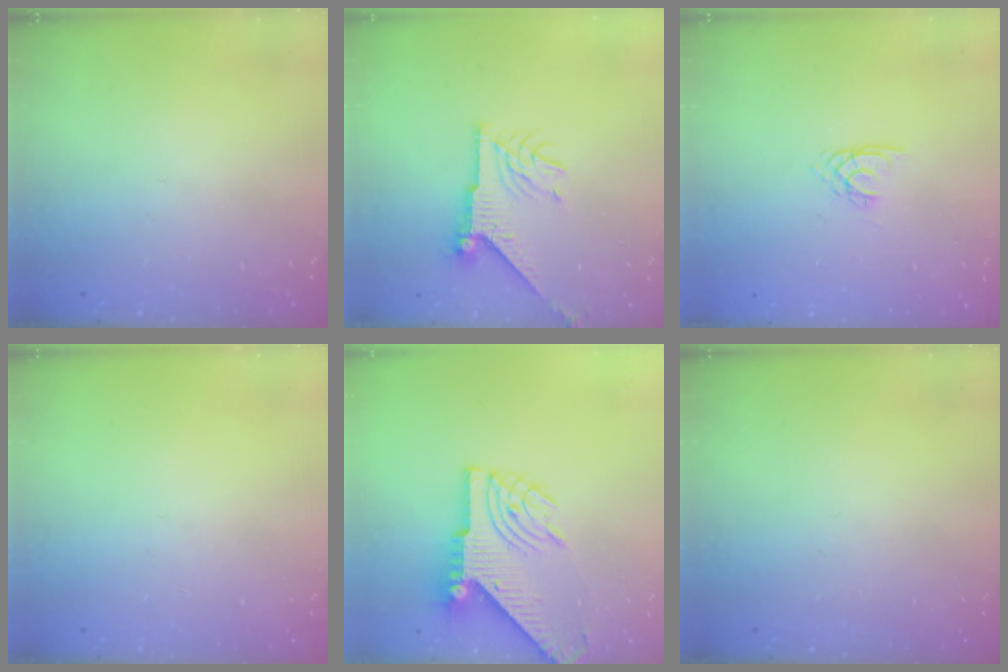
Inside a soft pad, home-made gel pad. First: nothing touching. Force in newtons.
{"total": 9.2, "press": 9.2, "slide": 0.2}
{"total": 1.8, "press": 1.8, "slide": 0.2}
{"total": 0.0}
{"total": 9.8, "press": 9.7, "slide": 1.3}
{"total": 0.0}